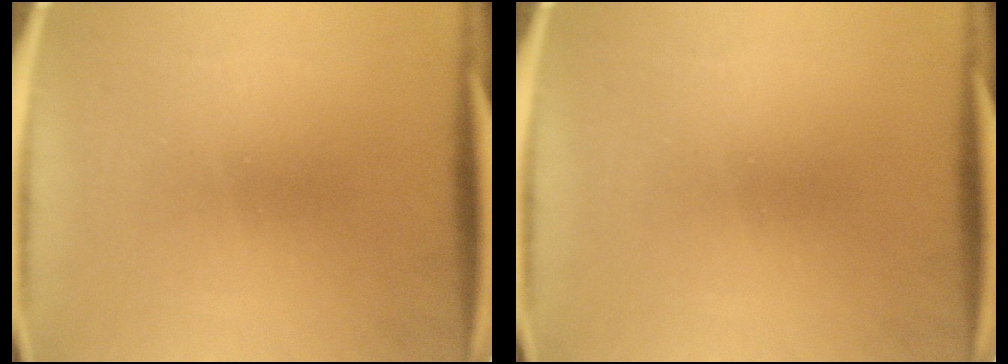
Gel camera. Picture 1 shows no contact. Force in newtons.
{"total": 0.0}